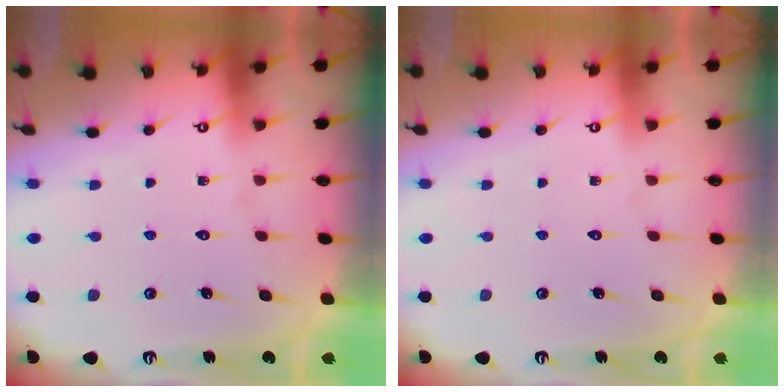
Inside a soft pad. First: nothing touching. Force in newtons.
{"total": 0.0}